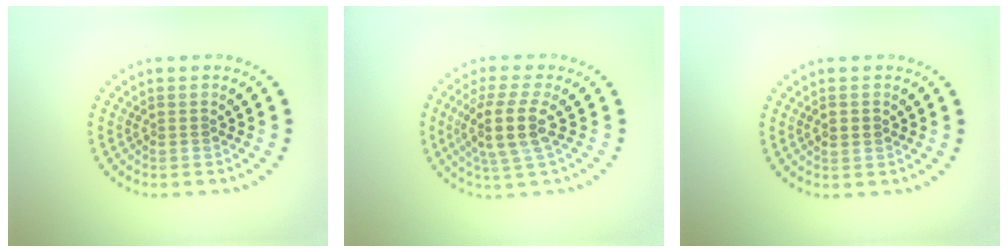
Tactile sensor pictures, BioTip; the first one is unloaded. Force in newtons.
{"total": 4.0, "press": 3.2, "slide": 2.3}
{"total": 1.6, "press": 1.6, "slide": 0.1}